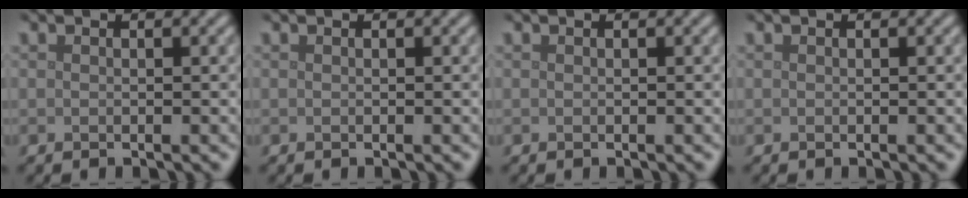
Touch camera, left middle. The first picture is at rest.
{"total": 0.0}
{"total": 0.0}
{"total": 0.0}